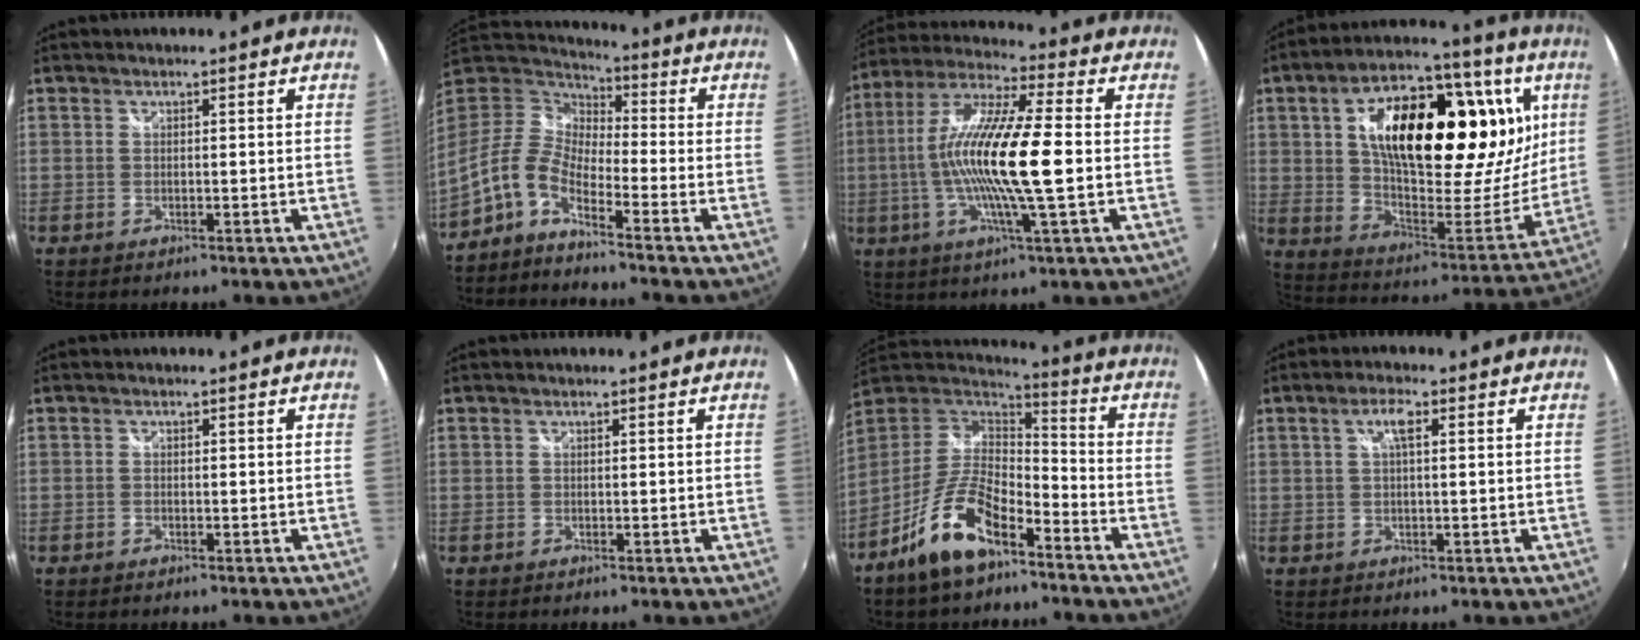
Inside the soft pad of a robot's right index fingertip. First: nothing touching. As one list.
[{"total": 8.0, "force": [-5.1, 2.6, 5.6], "torque": [-0.109, 0.004, -0.115]}, {"total": 17.1, "force": [-1.5, 1.4, 17.0], "torque": [-0.316, -0.001, -0.039]}, {"total": 32.5, "force": [9.6, 15.8, 26.7], "torque": [-0.439, 0.034, 0.163]}, {"total": 0.6, "force": [-0.5, 0.3, 0.1], "torque": [-0.003, -0.003, -0.011]}, {"total": 0.0}, {"total": 15.1, "force": [-9.4, 5.9, 10.2], "torque": [-0.217, -0.004, -0.177]}, {"total": 3.1, "force": [0.9, 0.7, 2.8], "torque": [-0.054, 0.006, 0.015]}]